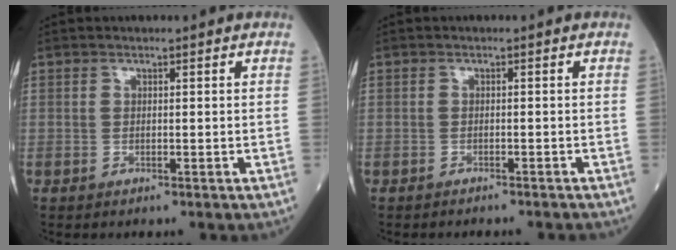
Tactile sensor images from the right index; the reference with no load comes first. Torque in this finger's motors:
{"motor_torque": [0.11, 0.03, -0.02, -0.01]}